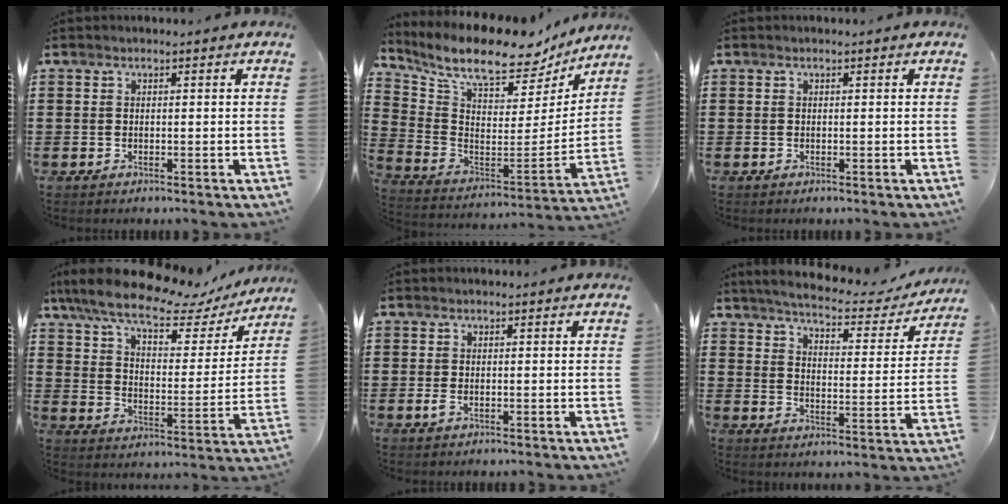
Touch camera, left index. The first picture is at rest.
{"total": 10.1, "force": [8.7, 2.5, 4.5], "torque": [-0.113, -0.071, 0.147]}
{"total": 0.0}
{"total": 11.5, "force": [9.2, 2.6, 6.5], "torque": [-0.144, -0.043, 0.154]}
{"total": 1.1, "force": [-0.3, 0.5, 0.9], "torque": [-0.026, -0.004, -0.007]}
{"total": 4.3, "force": [4.0, 0.1, 1.8], "torque": [-0.056, -0.028, 0.060]}